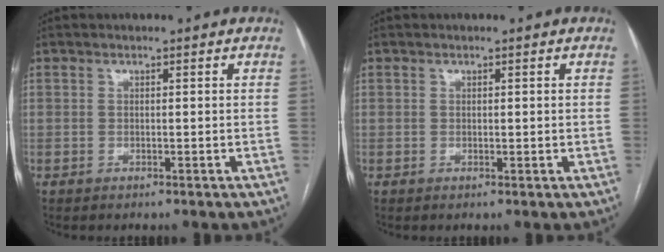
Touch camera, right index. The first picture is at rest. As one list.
[{"total": 0.6, "force": [0.2, 0.3, 0.4], "torque": [-0.007, -0.002, 0.003]}]